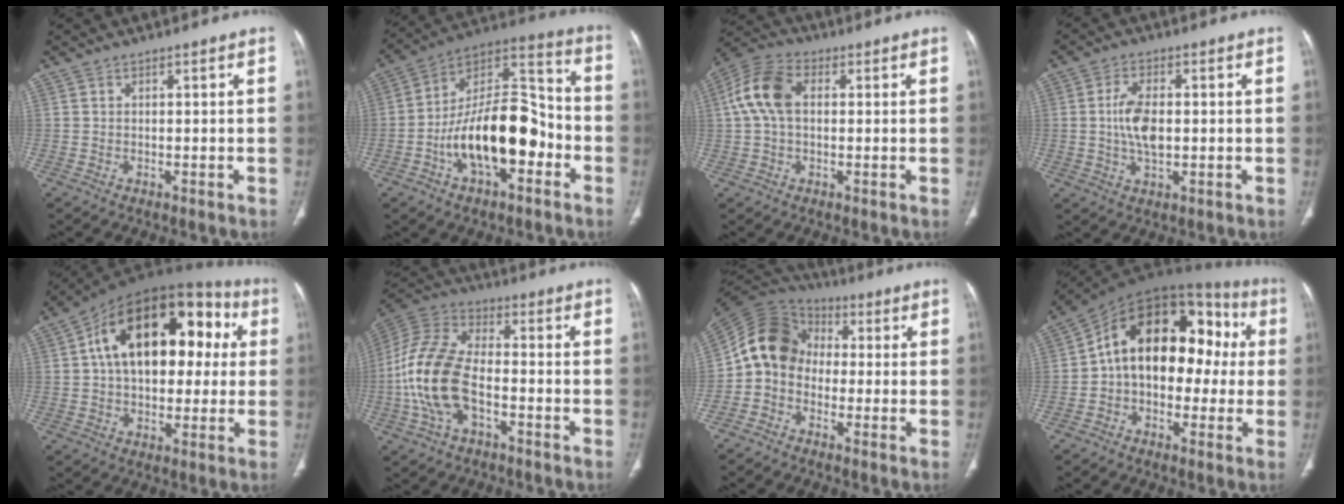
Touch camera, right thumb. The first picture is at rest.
{"total": 21.1, "force": [-5.9, 10.6, 17.2], "torque": [-0.259, 0.062, -0.098]}
{"total": 9.9, "force": [1.3, 6.3, 7.5], "torque": [-0.160, 0.028, 0.020]}
{"total": 7.0, "force": [0.1, 3.7, 6.0], "torque": [-0.118, 0.002, 0.001]}
{"total": 24.1, "force": [4.9, 14.0, 19.0], "torque": [-0.272, 0.044, 0.068]}
{"total": 16.6, "force": [-4.0, 9.2, 13.2], "torque": [-0.287, 0.030, -0.076]}
{"total": 11.8, "force": [-0.7, 9.8, 6.4], "torque": [-0.110, 0.042, -0.032]}
{"total": 20.4, "force": [1.3, 13.0, 15.8], "torque": [-0.202, 0.061, 0.008]}